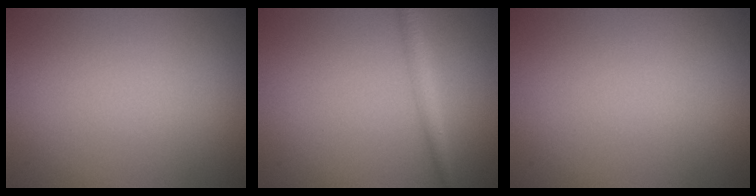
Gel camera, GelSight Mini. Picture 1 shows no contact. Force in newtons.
{"total": 1.9, "press": 1.9, "slide": 0.0}
{"total": 0.0}